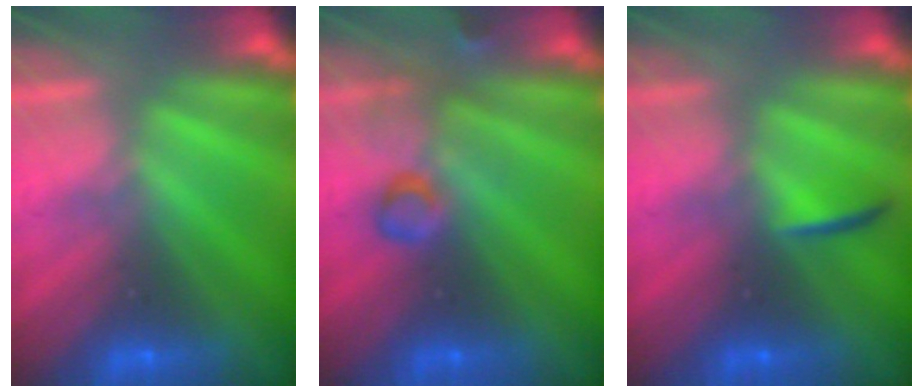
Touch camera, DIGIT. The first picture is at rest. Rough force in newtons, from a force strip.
{"total": 2.9}
{"total": 1.8}